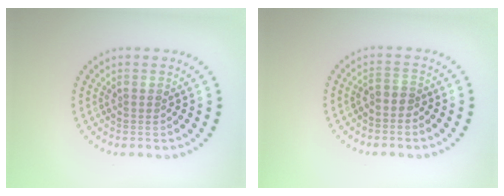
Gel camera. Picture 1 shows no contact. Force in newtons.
{"total": 1.0, "press": 0.6, "slide": 0.8}